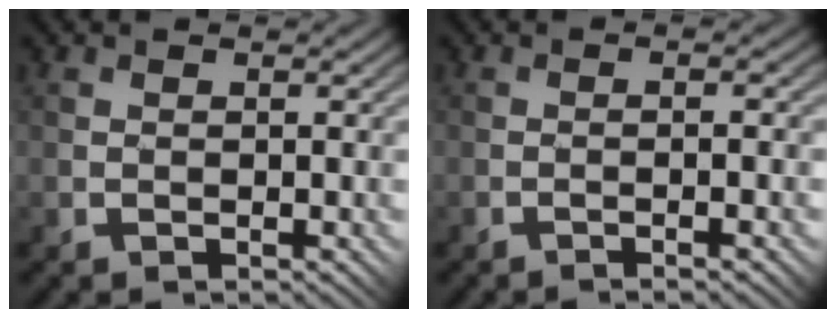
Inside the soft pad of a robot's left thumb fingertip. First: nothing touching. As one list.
[{"total": 3.5, "force": [-1.5, 0.0, 3.2], "torque": [-0.042, 0.010, -0.018]}]